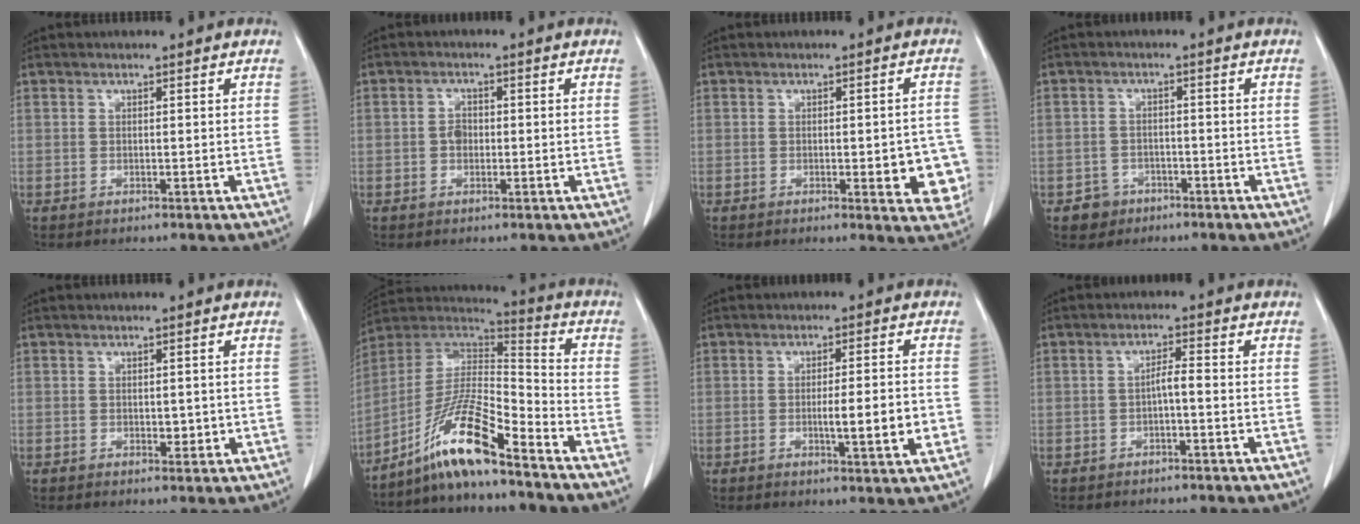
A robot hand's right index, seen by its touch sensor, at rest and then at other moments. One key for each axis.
{"total": 2.0, "fx": -0.3, "fy": 1.4, "fz": 1.4, "tx": -0.021, "ty": 0.005, "tz": -0.006}
{"total": 7.1, "fx": -1.7, "fy": 2.1, "fz": 6.6, "tx": -0.063, "ty": 0.001, "tz": -0.019}
{"total": 3.4, "fx": -1.8, "fy": 2.8, "fz": 0.0, "tx": 0.005, "ty": 0.015, "tz": -0.026}
{"total": 2.1, "fx": -0.2, "fy": 1.2, "fz": 1.7, "tx": -0.021, "ty": -0.001, "tz": 0.002}
{"total": 13.5, "fx": -9.5, "fy": 1.0, "fz": 9.5, "tx": -0.181, "ty": 0.009, "tz": -0.176}
{"total": 6.7, "fx": -1.4, "fy": 0.4, "fz": 6.5, "tx": -0.097, "ty": -0.007, "tz": -0.018}
{"total": 2.2, "fx": -0.6, "fy": 0.3, "fz": 2.1, "tx": -0.034, "ty": 0.005, "tz": -0.012}